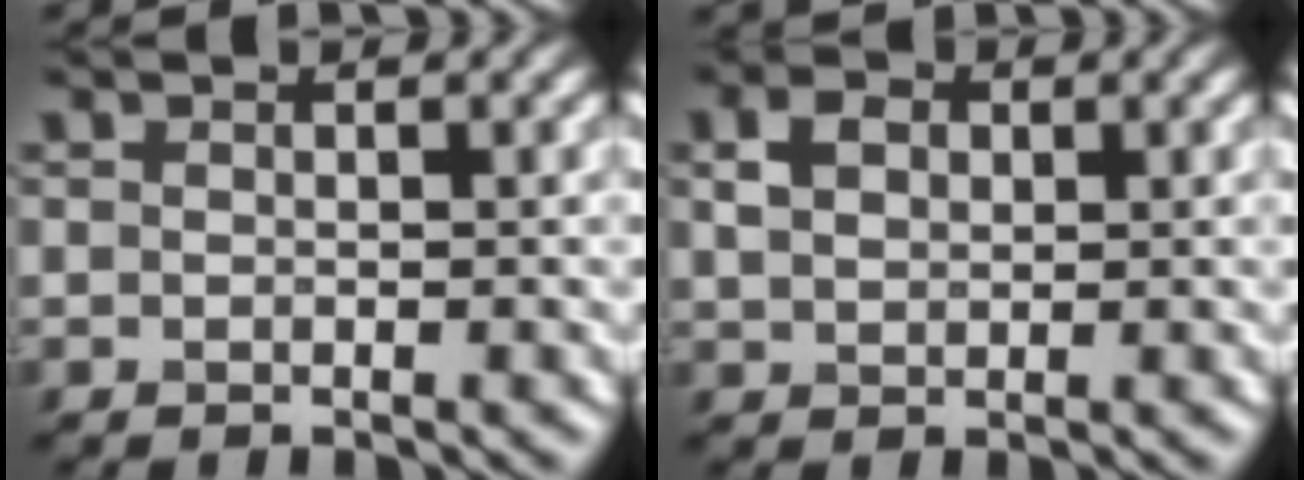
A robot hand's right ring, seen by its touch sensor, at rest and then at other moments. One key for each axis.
{"total": 2.6, "fx": 1.0, "fy": 1.9, "fz": 1.5, "tx": -0.034, "ty": 0.005, "tz": 0.018}